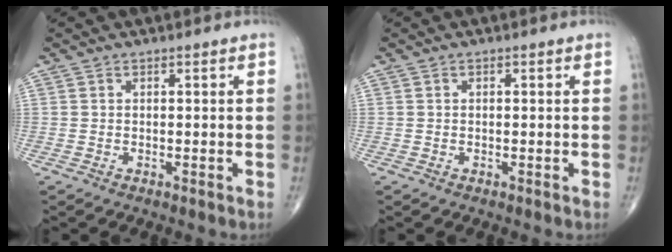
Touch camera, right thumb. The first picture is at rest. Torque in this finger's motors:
{"motor_torque": [-0.09, -0.25, -0.13, -0.10, 0.00]}